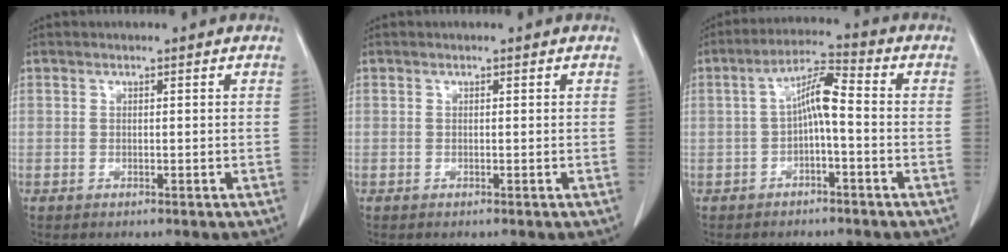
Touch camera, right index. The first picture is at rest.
{"total": 0.0}
{"total": 6.0, "force": [-0.6, 1.2, 5.9], "torque": [-0.113, 0.024, -0.015]}